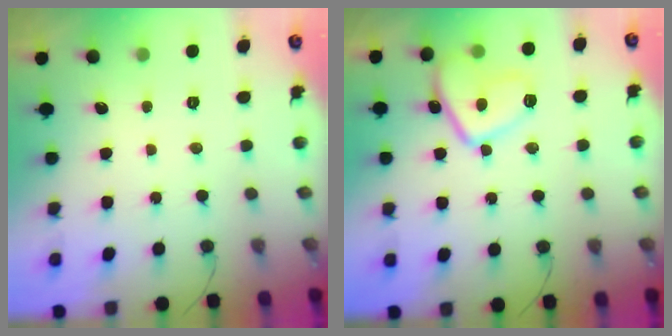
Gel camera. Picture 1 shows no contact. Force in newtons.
{"total": 11.4, "press": 11.3, "slide": 1.2}